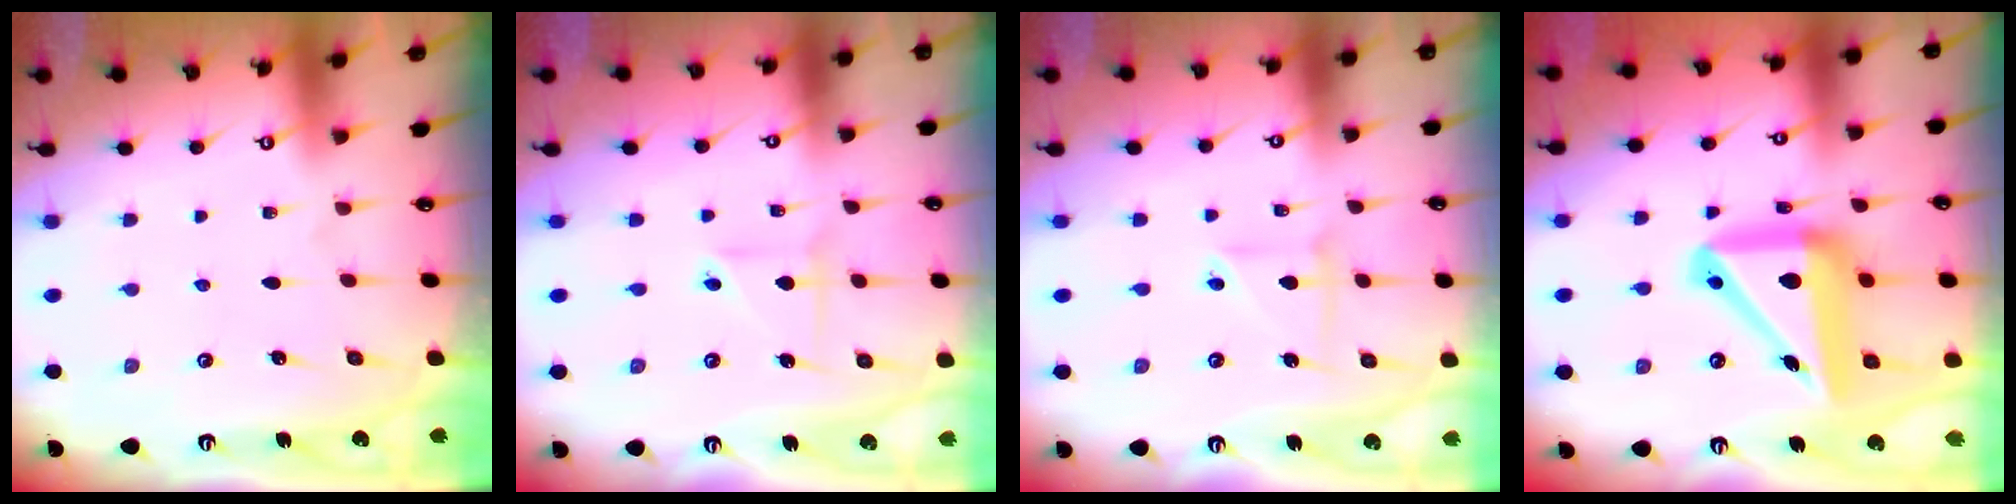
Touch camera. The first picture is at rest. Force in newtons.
{"total": 2.5, "press": 2.3, "slide": 1.1}
{"total": 3.8, "press": 3.7, "slide": 0.4}
{"total": 18.7, "press": 18.5, "slide": 2.9}